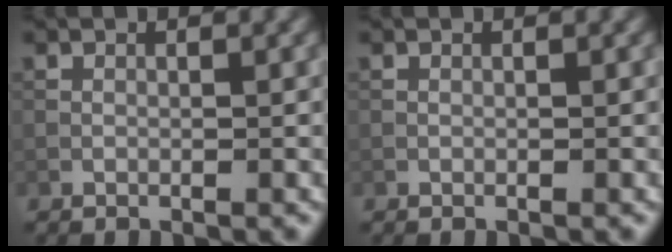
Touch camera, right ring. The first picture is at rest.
{"total": 0.0}